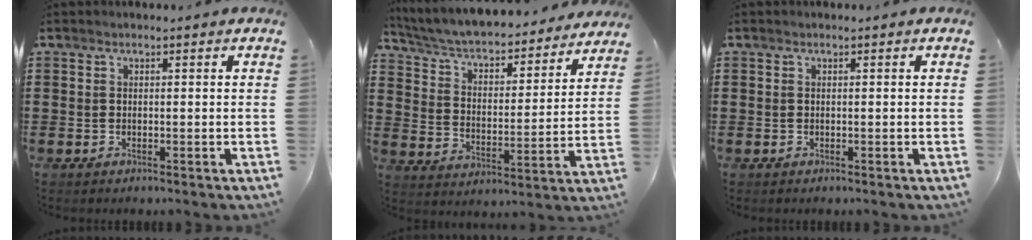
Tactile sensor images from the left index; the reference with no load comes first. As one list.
[{"total": 4.7, "force": [4.4, 0.7, 1.5], "torque": [-0.053, -0.039, 0.068]}, {"total": 0.0}]